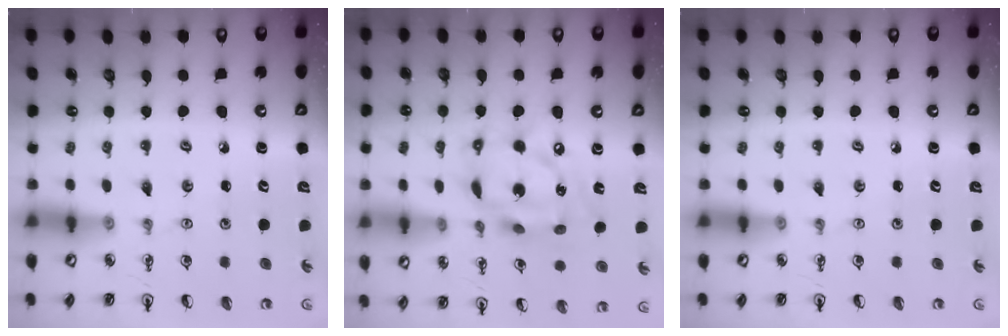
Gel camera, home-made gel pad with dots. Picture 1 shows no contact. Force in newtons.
{"total": 14.6, "press": 14.5, "slide": 1.7}
{"total": 0.0}